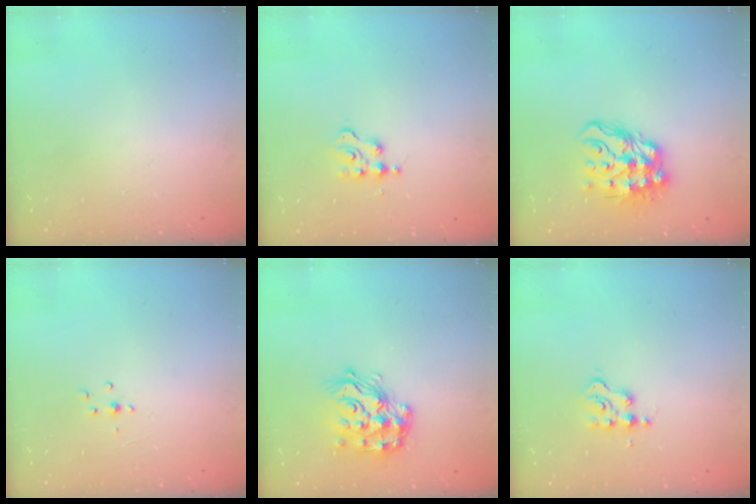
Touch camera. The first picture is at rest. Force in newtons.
{"total": 2.3, "press": 2.3, "slide": 0.3}
{"total": 13.6, "press": 13.5, "slide": 1.5}
{"total": 3.2, "press": 3.1, "slide": 0.9}
{"total": 18.2, "press": 18.1, "slide": 1.2}
{"total": 2.7, "press": 2.7, "slide": 0.4}